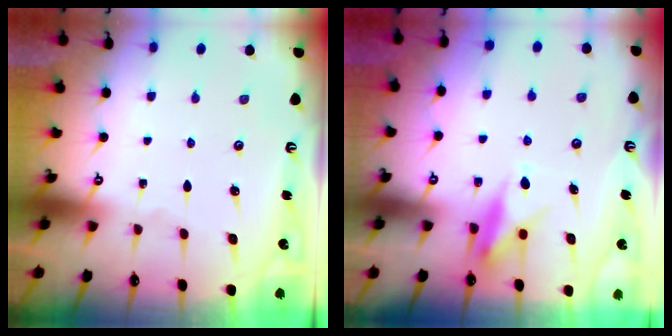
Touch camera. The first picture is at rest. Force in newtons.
{"total": 9.4, "press": 9.4, "slide": 0.4}